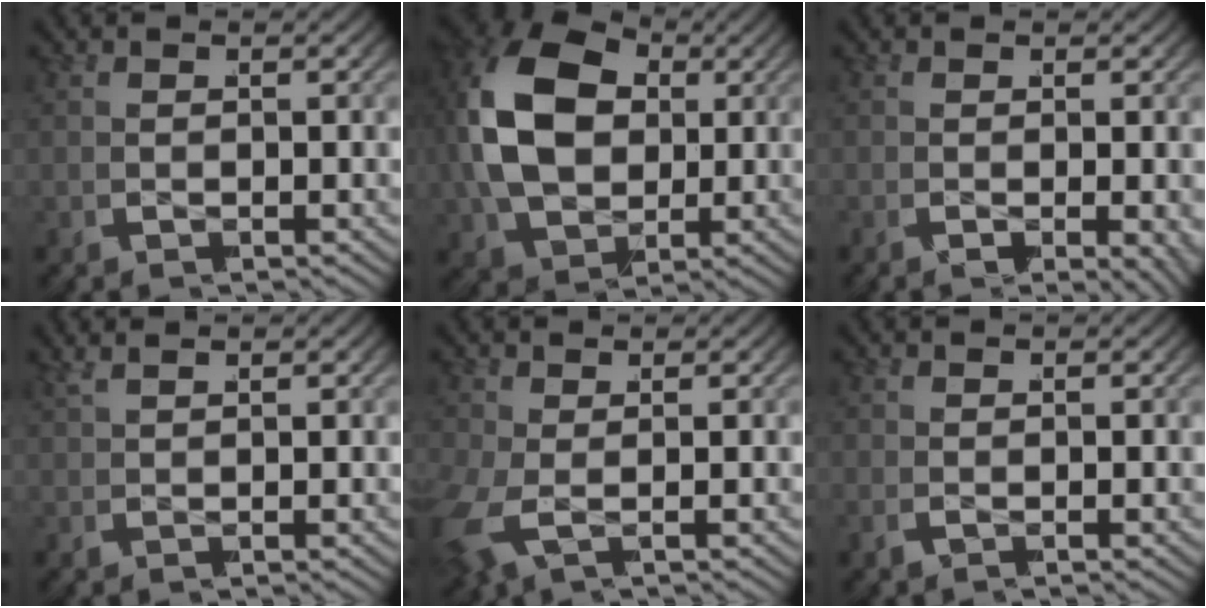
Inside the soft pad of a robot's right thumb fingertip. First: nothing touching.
{"total": 15.6, "force": [2.0, 11.2, 10.6], "torque": [-0.266, -0.013, 0.038]}
{"total": 2.5, "force": [-0.8, 1.0, 2.2], "torque": [-0.033, -0.015, -0.008]}
{"total": 1.3, "force": [1.1, -0.7, 0.0], "torque": [0.002, 0.008, 0.021]}
{"total": 2.9, "force": [-0.2, 2.3, 1.7], "torque": [-0.062, -0.014, -0.002]}
{"total": 0.0}